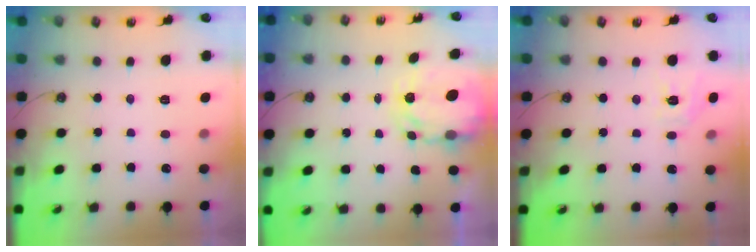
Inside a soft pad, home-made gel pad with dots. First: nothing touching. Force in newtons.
{"total": 3.9, "press": 3.9, "slide": 0.2}
{"total": 7.8, "press": 7.7, "slide": 0.8}